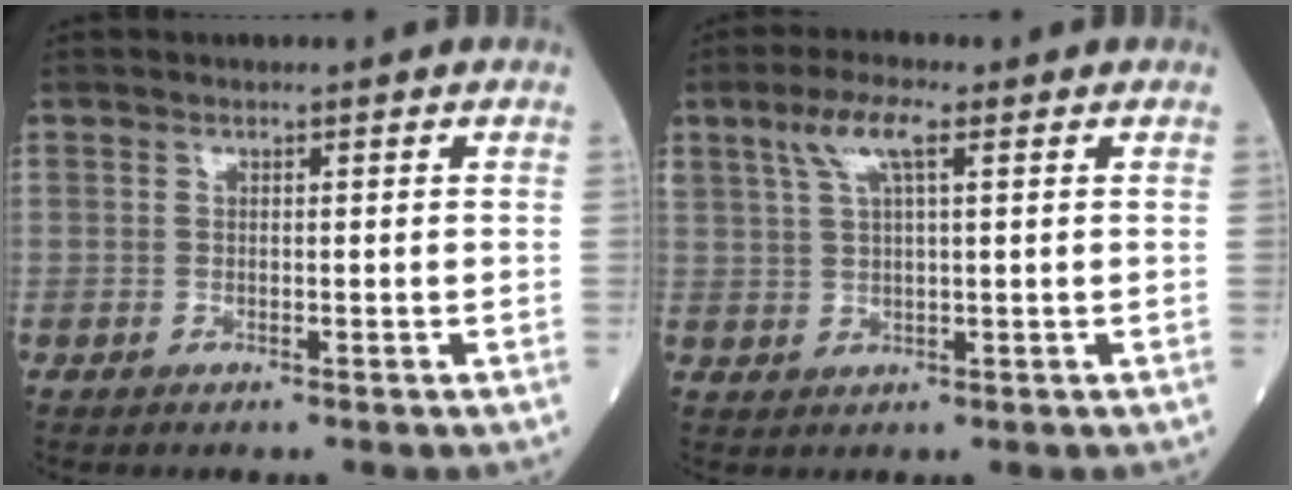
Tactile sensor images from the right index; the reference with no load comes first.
{"total": 5.4, "force": [2.7, 1.1, 4.6], "torque": [-0.099, 0.017, 0.055]}